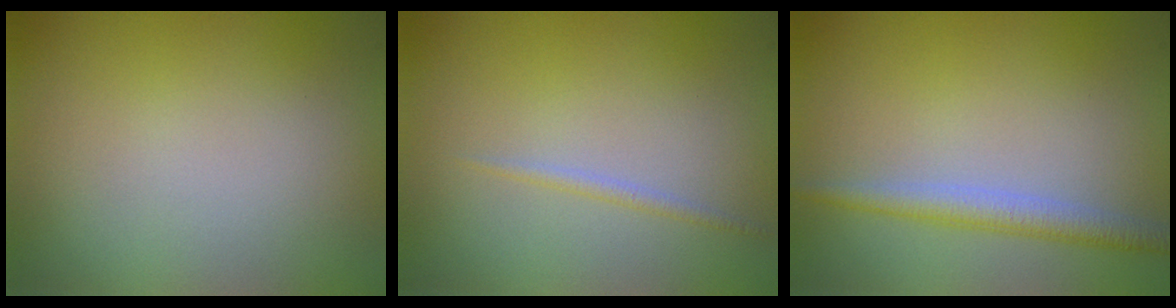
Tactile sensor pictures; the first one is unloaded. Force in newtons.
{"total": 0.7, "press": 0.7, "slide": 0.1}
{"total": 2.4, "press": 2.4, "slide": 0.1}